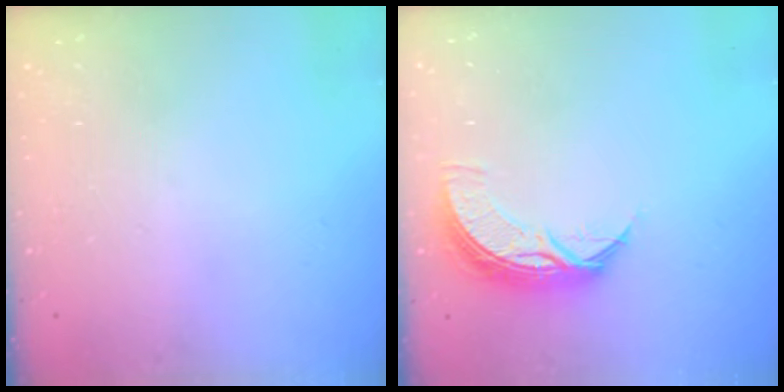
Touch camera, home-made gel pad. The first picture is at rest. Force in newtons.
{"total": 8.7, "press": 8.7, "slide": 0.3}